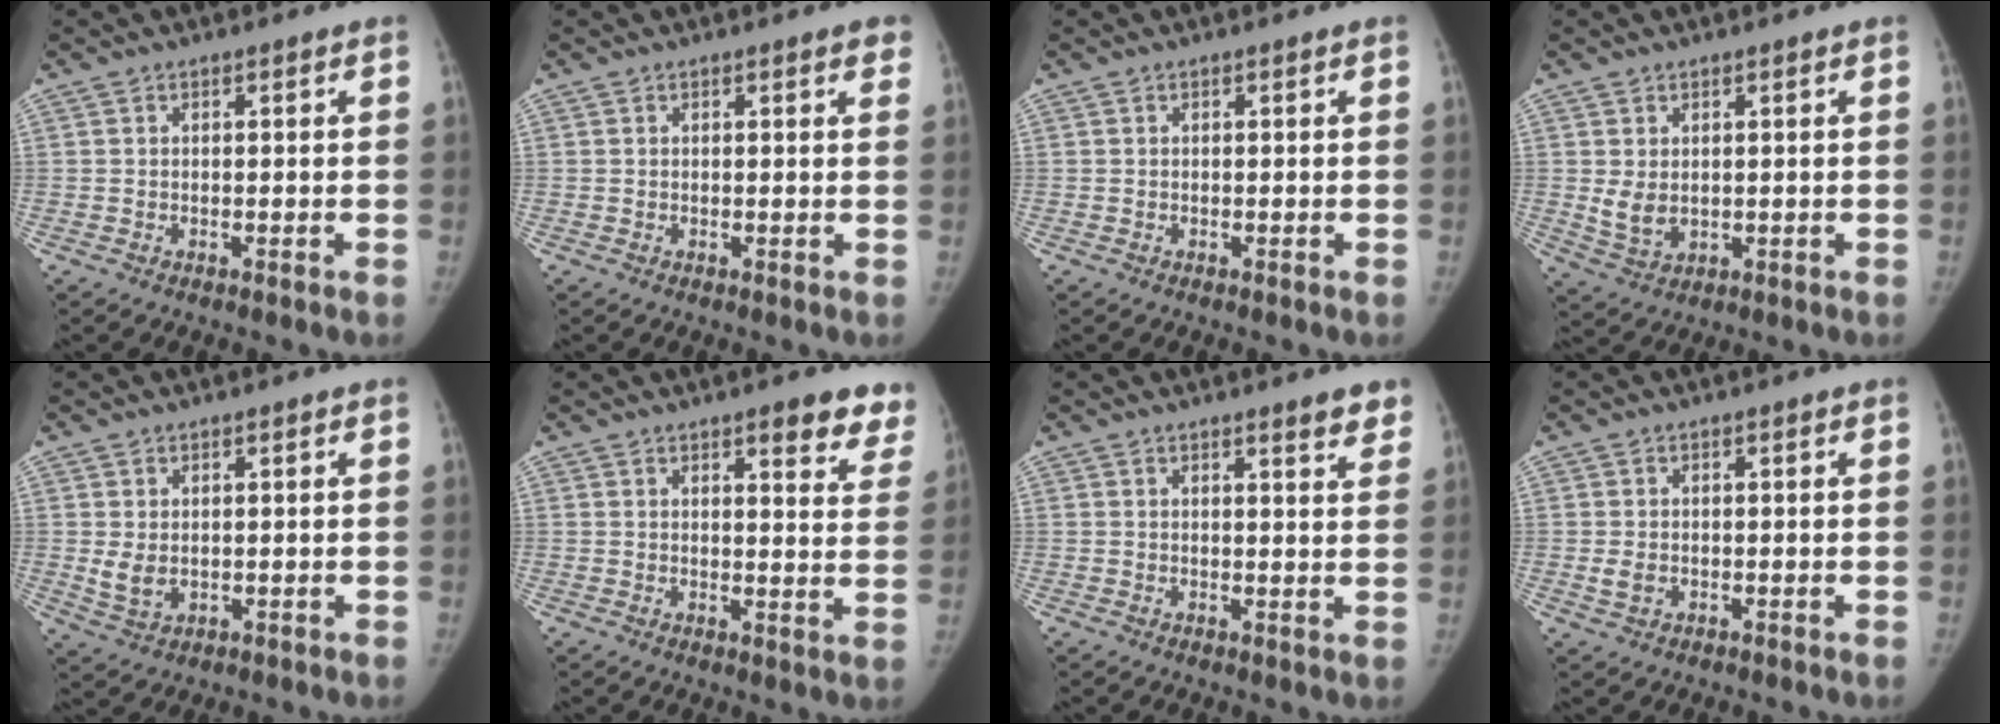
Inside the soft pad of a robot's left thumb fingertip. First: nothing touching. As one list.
[{"total": 2.2, "force": [1.4, 0.7, 1.5], "torque": [-0.006, 0.000, 0.012]}, {"total": 0.0}, {"total": 4.3, "force": [0.5, 3.1, 3.0], "torque": [-0.043, -0.013, 0.023]}, {"total": 3.7, "force": [0.2, 2.7, 2.6], "torque": [-0.039, -0.011, 0.015]}, {"total": 9.4, "force": [6.9, 2.9, 5.6], "torque": [-0.030, -0.034, 0.073]}, {"total": 4.0, "force": [3.0, 0.8, 2.5], "torque": [-0.016, -0.016, 0.035]}, {"total": 2.1, "force": [-0.4, 1.6, 1.3], "torque": [-0.022, -0.001, -0.003]}]